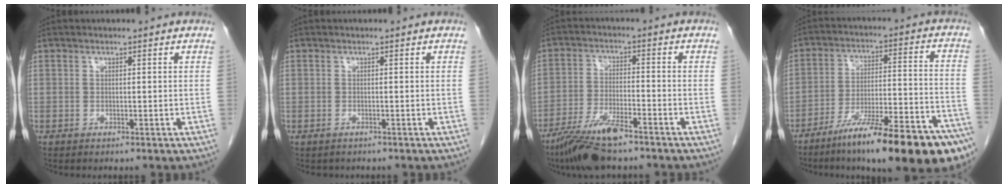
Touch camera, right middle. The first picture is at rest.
{"total": 0.8, "force": [-0.6, 0.5, 0.0], "torque": [-0.011, 0.002, -0.007]}
{"total": 9.3, "force": [-7.0, 1.6, 6.0], "torque": [-0.117, -0.021, -0.127]}
{"total": 22.7, "force": [-15.9, 3.1, 16.0], "torque": [-0.171, 0.012, -0.247]}